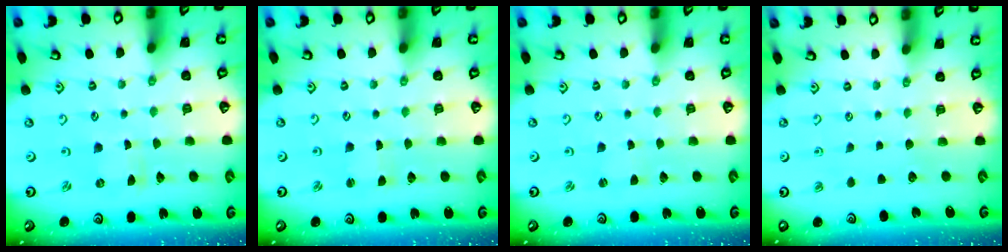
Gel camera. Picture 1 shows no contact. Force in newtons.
{"total": 1.4, "press": 1.4, "slide": 0.1}
{"total": 1.0, "press": 1.0, "slide": 0.2}
{"total": 0.0}